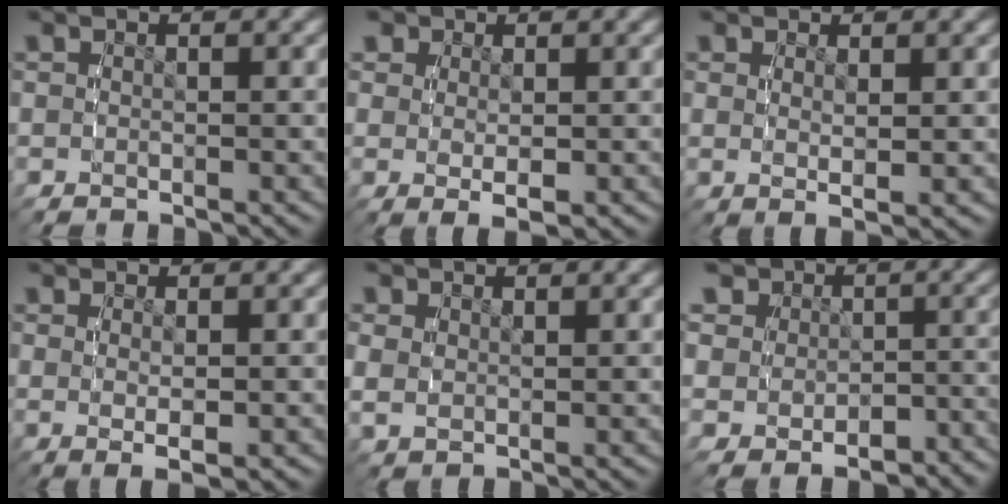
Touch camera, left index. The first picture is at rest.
{"total": 2.5, "force": [0.6, 1.3, 2.1], "torque": [-0.038, -0.018, 0.024]}
{"total": 1.5, "force": [0.7, -0.3, 1.4], "torque": [-0.022, -0.015, 0.024]}
{"total": 2.4, "force": [-0.3, 0.1, 2.4], "torque": [-0.038, -0.014, 0.009]}
{"total": 2.3, "force": [1.2, 1.7, 1.1], "torque": [-0.030, -0.011, 0.033]}
{"total": 9.8, "force": [-0.5, 8.8, 4.3], "torque": [-0.095, -0.013, -0.016]}